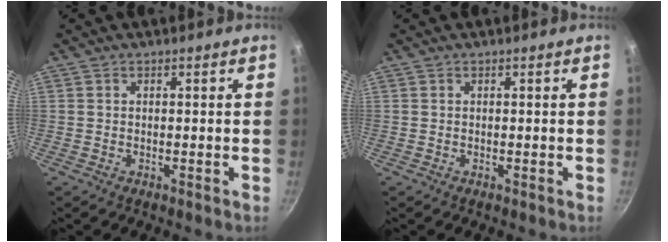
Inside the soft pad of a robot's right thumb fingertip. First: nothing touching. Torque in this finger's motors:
{"motor_torque": [0.00, 0.00, -0.23, 0.00, 0.00]}